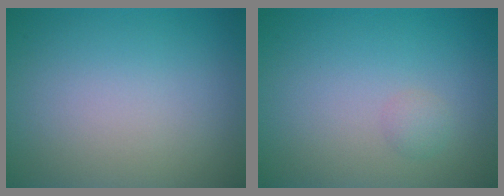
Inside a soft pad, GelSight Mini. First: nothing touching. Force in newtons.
{"total": 0.9, "press": 0.9, "slide": 0.0}